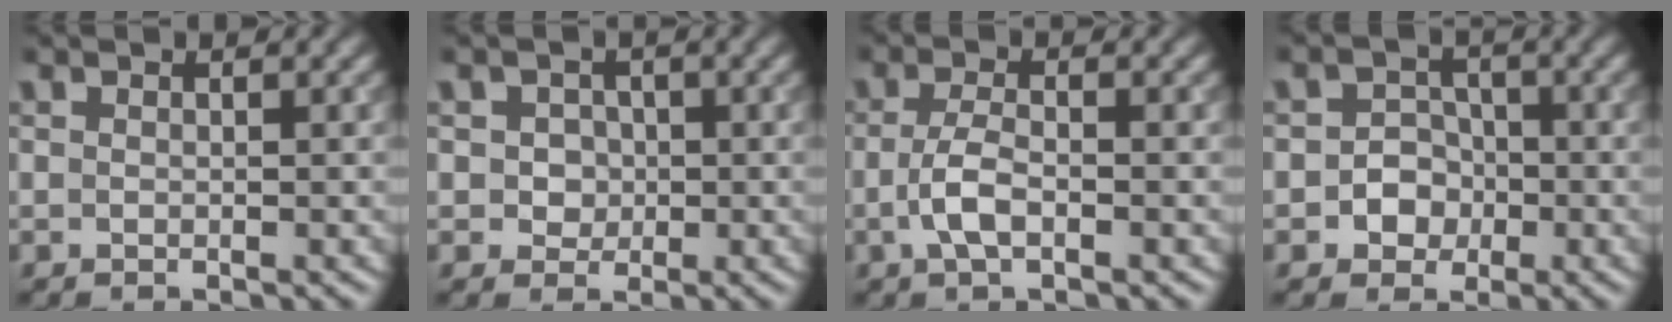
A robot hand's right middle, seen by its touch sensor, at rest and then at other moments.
{"total": 2.0, "force": [0.2, 1.8, 0.8], "torque": [0.001, 0.005, 0.002]}
{"total": 2.6, "force": [-0.9, 0.9, 2.3], "torque": [-0.051, 0.000, -0.022]}
{"total": 3.0, "force": [-0.8, 2.7, 0.9], "torque": [0.015, 0.002, -0.032]}